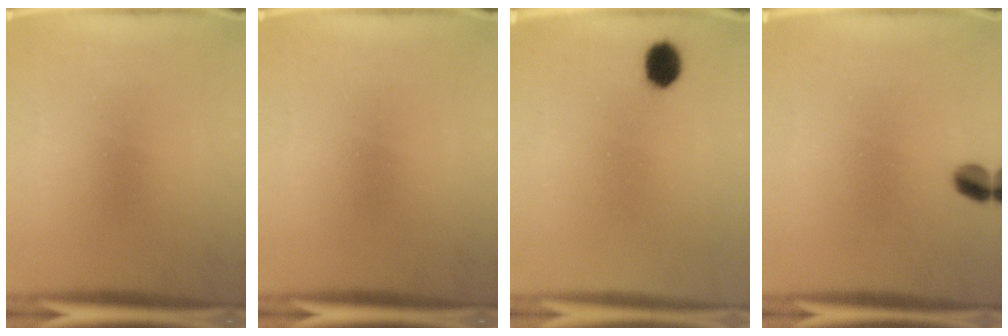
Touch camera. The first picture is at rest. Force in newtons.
{"total": 0.0}
{"total": 4.9}
{"total": 3.5}